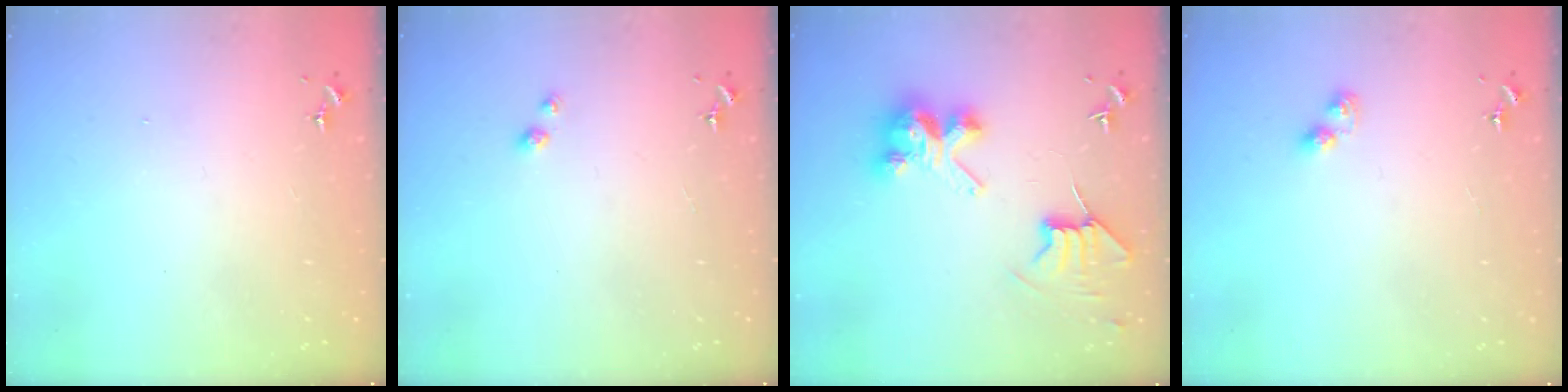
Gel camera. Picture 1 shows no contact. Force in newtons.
{"total": 3.1, "press": 3.1, "slide": 0.3}
{"total": 9.5, "press": 9.5, "slide": 0.7}
{"total": 2.6, "press": 2.5, "slide": 0.4}